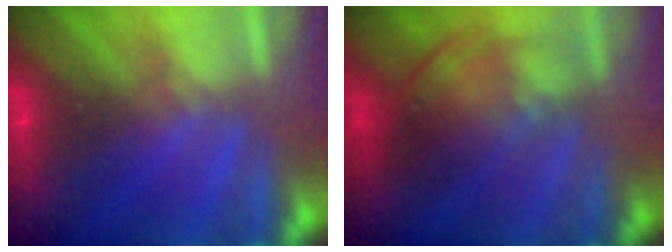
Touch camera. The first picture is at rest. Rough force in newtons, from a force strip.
{"total": 7.2}